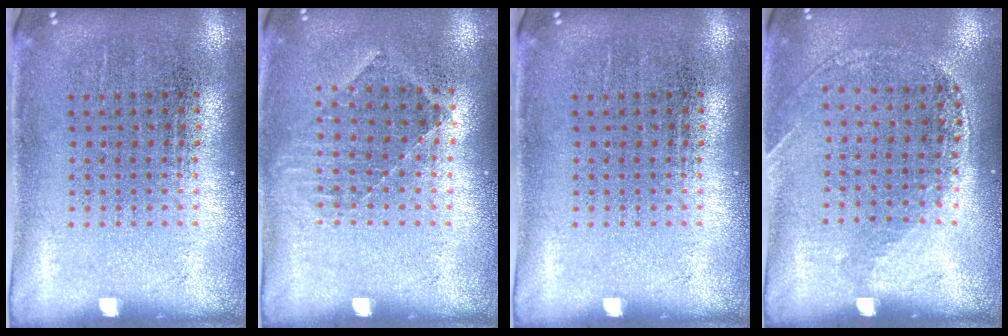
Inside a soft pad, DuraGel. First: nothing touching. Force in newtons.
{"total": 0.8, "press": 0.8, "slide": 0.2}
{"total": 0.0}
{"total": 1.2, "press": 1.1, "slide": 0.5}